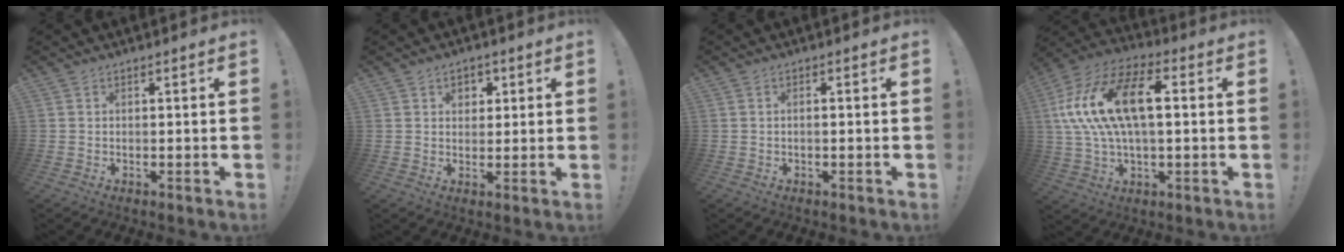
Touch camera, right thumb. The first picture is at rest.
{"total": 3.6, "force": [1.6, 2.9, 1.5], "torque": [-0.008, -0.006, 0.023]}
{"total": 1.1, "force": [-0.5, 0.0, 1.0], "torque": [-0.017, -0.001, -0.008]}
{"total": 19.7, "force": [3.3, 10.3, 16.5], "torque": [-0.306, 0.006, 0.049]}